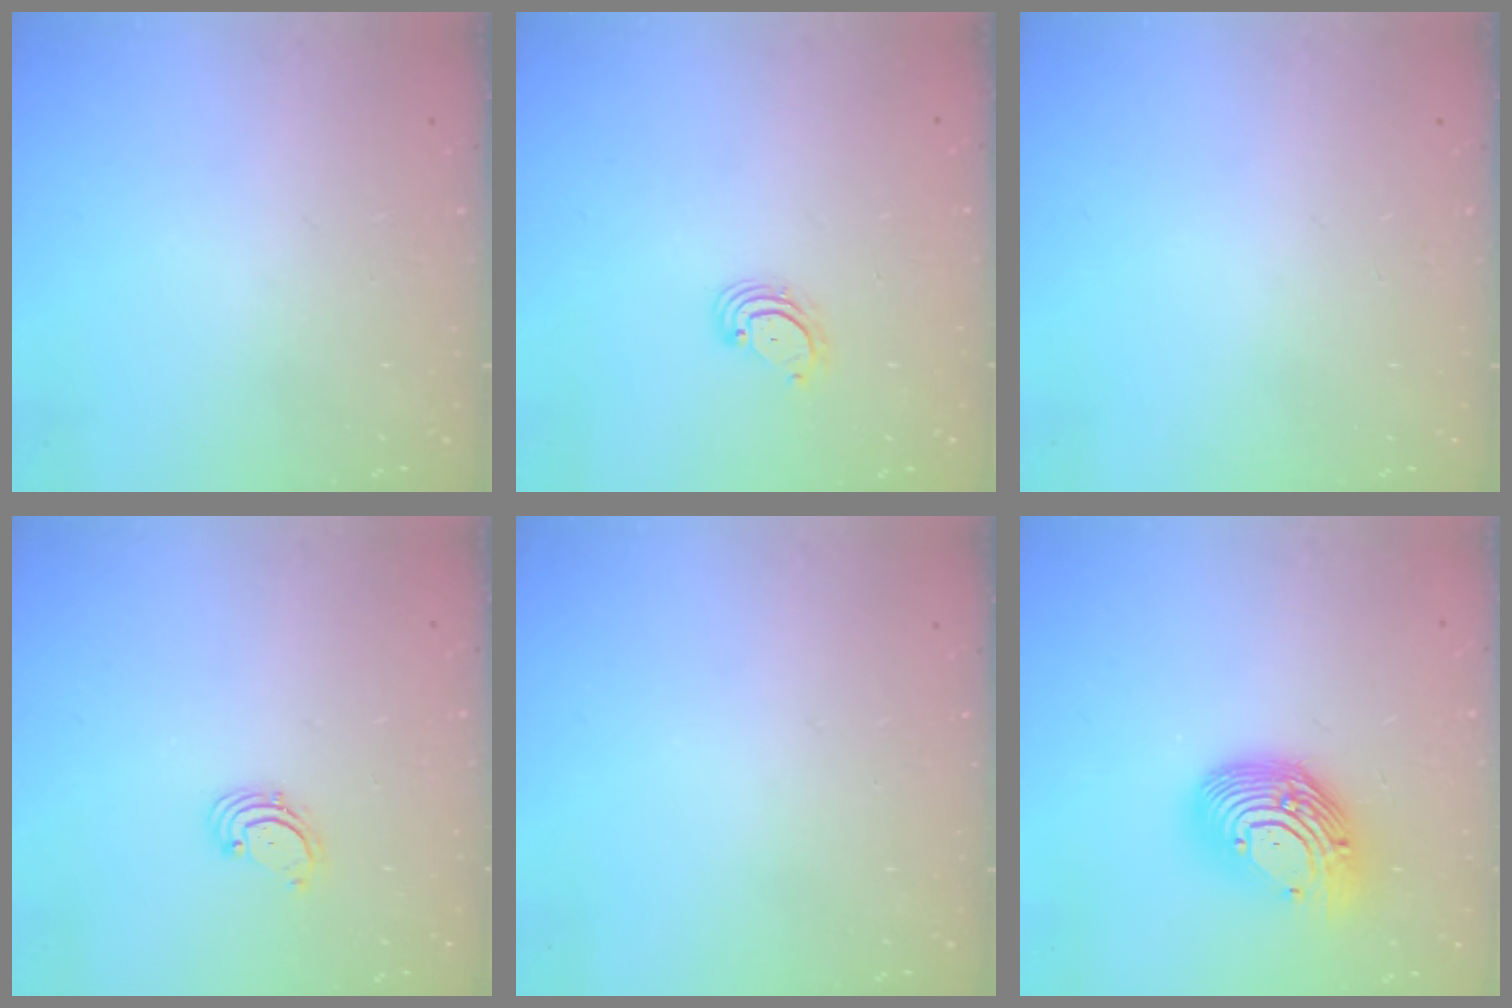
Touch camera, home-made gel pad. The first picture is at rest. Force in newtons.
{"total": 2.9, "press": 2.9, "slide": 0.4}
{"total": 0.0}
{"total": 1.6, "press": 1.6, "slide": 0.2}
{"total": 0.0}
{"total": 16.1, "press": 16.0, "slide": 2.0}